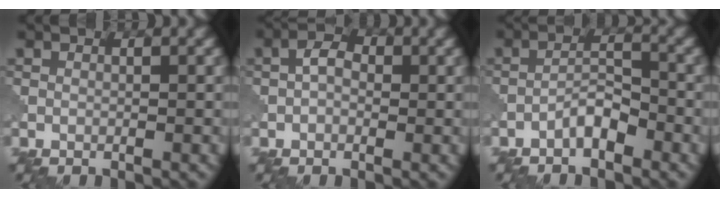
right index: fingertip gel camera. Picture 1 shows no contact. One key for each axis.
{"total": 2.4, "fx": 0.2, "fy": 1.6, "fz": 1.8, "tx": -0.031, "ty": 0.008, "tz": -0.005}
{"total": 2.5, "fx": -1.8, "fy": 0.7, "fz": 1.7, "tx": -0.027, "ty": 0.011, "tz": -0.036}